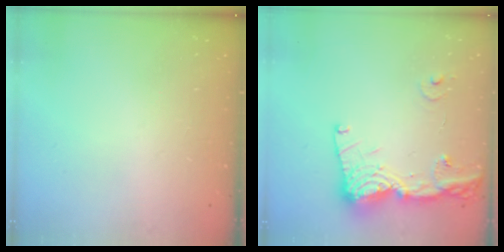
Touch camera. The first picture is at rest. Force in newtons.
{"total": 16.5, "press": 16.4, "slide": 2.1}